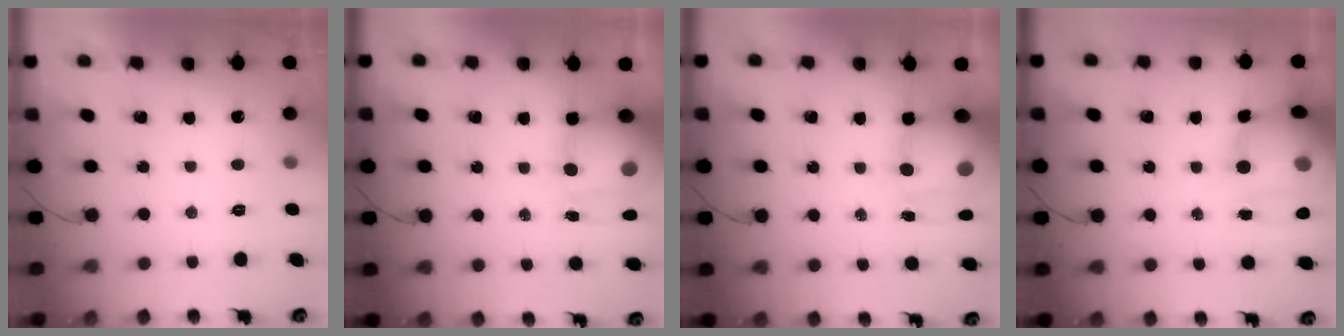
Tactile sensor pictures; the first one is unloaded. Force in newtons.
{"total": 13.2, "press": 12.8, "slide": 3.1}
{"total": 13.2, "press": 12.8, "slide": 3.1}
{"total": 17.7, "press": 17.2, "slide": 4.0}